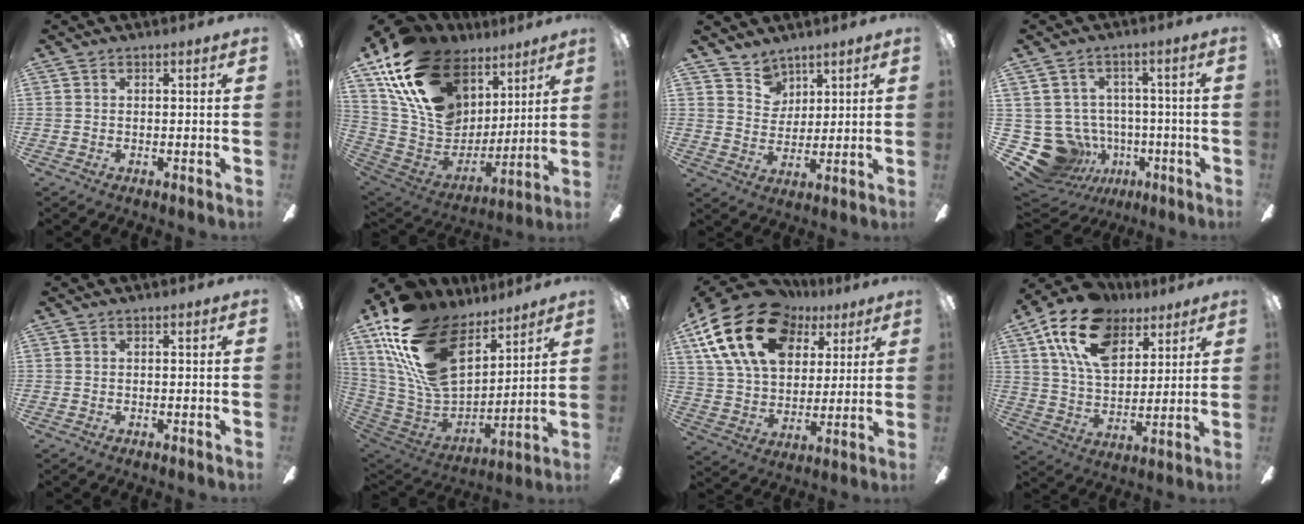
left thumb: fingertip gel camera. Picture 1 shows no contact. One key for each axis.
{"total": 22.2, "fx": 12.6, "fy": 14.2, "fz": 11.4, "tx": -0.229, "ty": -0.054, "tz": 0.242}
{"total": 6.3, "fx": 4.9, "fy": 3.8, "fz": -0.4, "tx": -0.005, "ty": -0.029, "tz": 0.094}
{"total": 12.9, "fx": -3.8, "fy": 11.6, "fz": 4.3, "tx": -0.133, "ty": 0.017, "tz": -0.045}
{"total": 0.0}
{"total": 25.8, "fx": 14.0, "fy": 14.0, "fz": 16.6, "tx": -0.342, "ty": -0.067, "tz": 0.257}
{"total": 23.5, "fx": 10.9, "fy": 15.6, "fz": 13.9, "tx": -0.265, "ty": -0.034, "tz": 0.193}
{"total": 18.4, "fx": 10.1, "fy": 11.0, "fz": 10.6, "tx": -0.188, "ty": -0.023, "tz": 0.186}